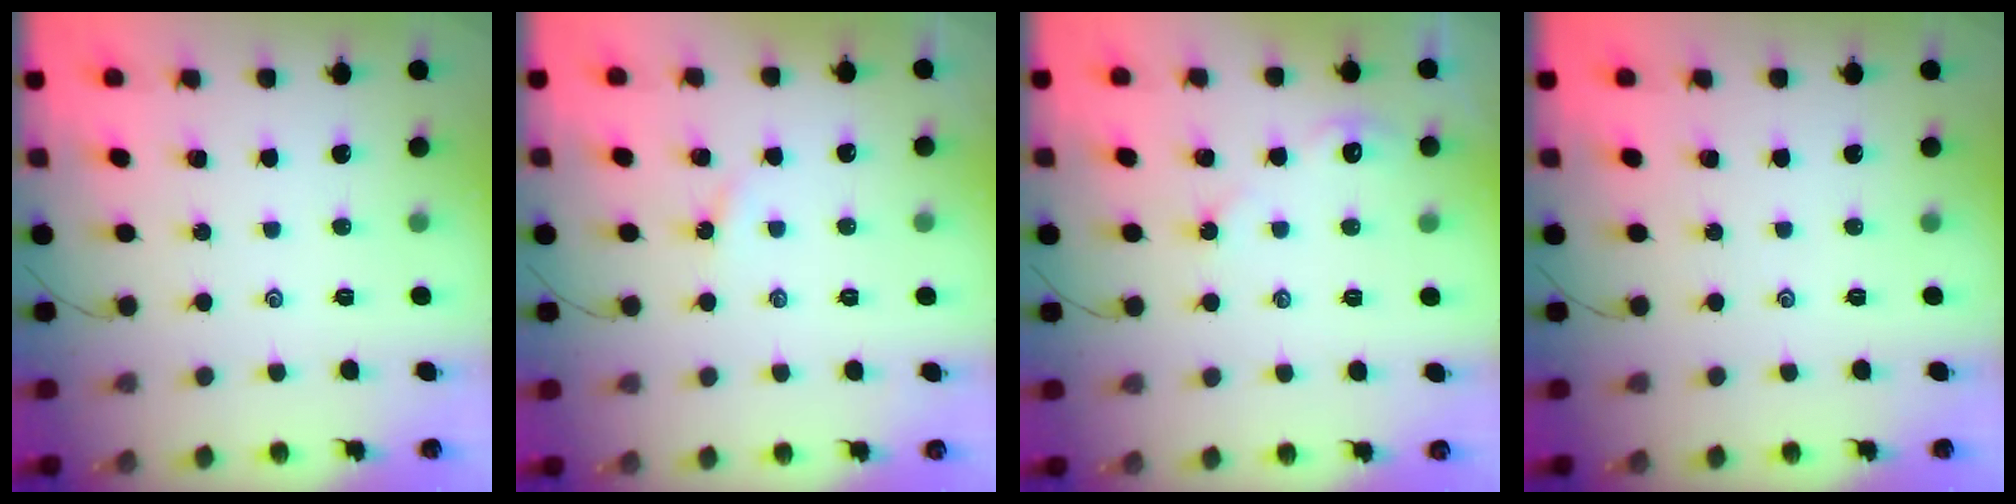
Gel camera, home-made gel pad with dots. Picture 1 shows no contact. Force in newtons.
{"total": 1.4, "press": 1.4, "slide": 0.2}
{"total": 3.5, "press": 3.5, "slide": 0.5}
{"total": 0.0}